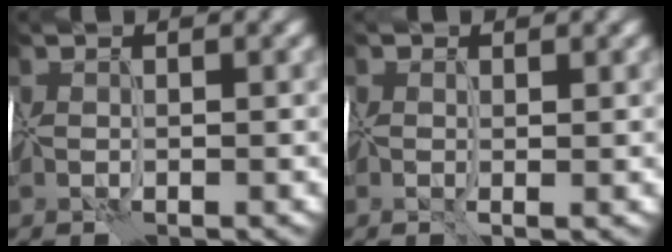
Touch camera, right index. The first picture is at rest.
{"total": 0.9, "force": [0.2, 0.5, 0.7], "torque": [-0.016, 0.001, 0.002]}